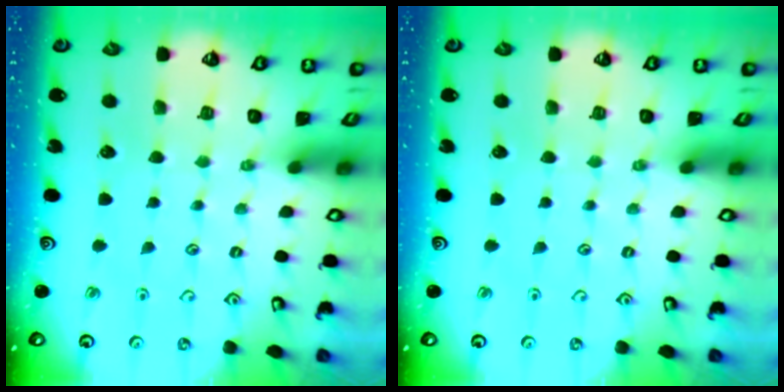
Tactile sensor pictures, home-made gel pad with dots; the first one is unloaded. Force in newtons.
{"total": 0.0}